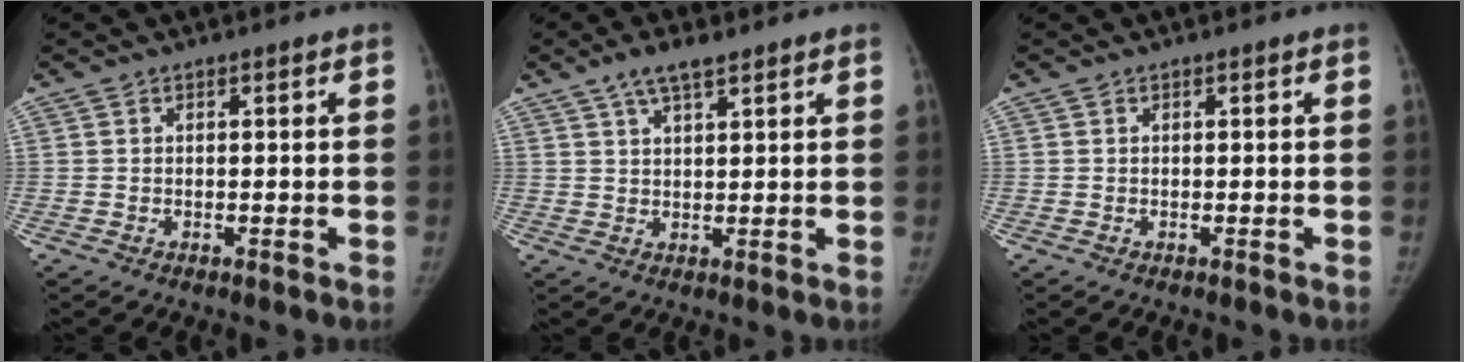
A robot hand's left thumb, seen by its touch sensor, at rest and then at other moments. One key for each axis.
{"total": 5.0, "fx": 3.4, "fy": 1.6, "fz": 3.2, "tx": -0.055, "ty": -0.006, "tz": 0.064}
{"total": 0.0}